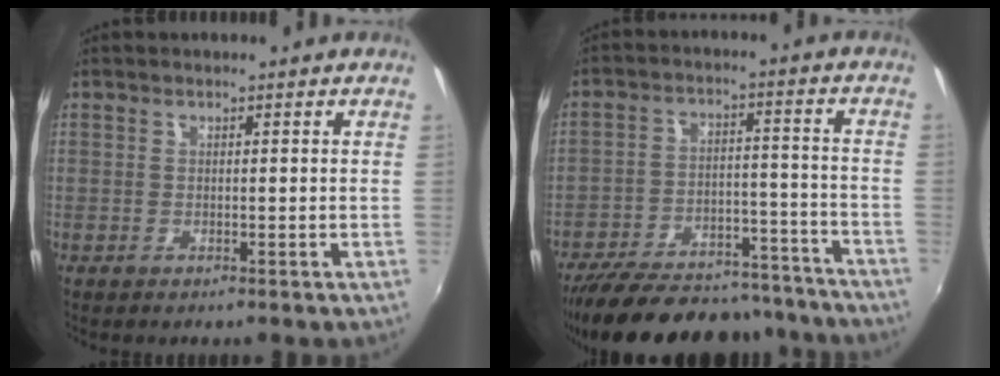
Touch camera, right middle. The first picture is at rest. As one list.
[{"total": 27.3, "force": [-23.4, 9.5, 10.4], "torque": [-0.207, 0.015, -0.310]}]